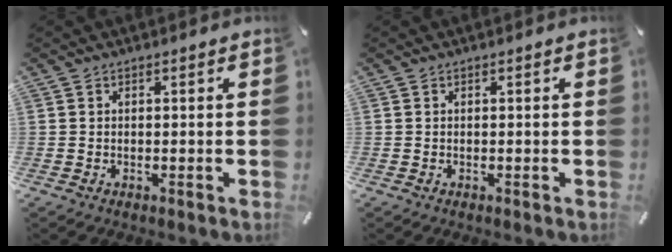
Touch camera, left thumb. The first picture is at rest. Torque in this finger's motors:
{"motor_torque": [-0.02, 0.01, -0.05, 0.05, 0.00]}